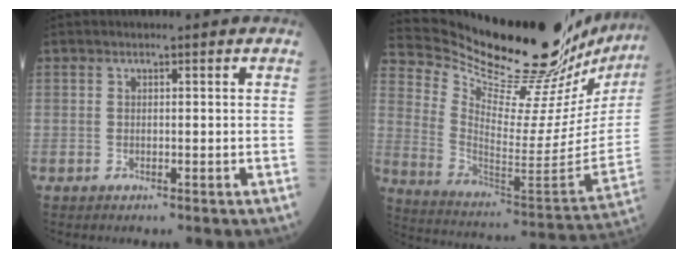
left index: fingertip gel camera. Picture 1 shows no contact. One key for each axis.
{"total": 31.2, "fx": 28.6, "fy": 3.5, "fz": 12.1, "tx": -0.208, "ty": -0.129, "tz": 0.392}